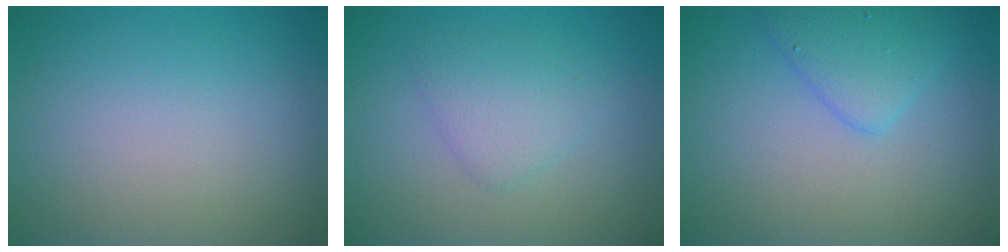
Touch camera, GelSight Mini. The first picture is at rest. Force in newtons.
{"total": 2.4, "press": 2.4, "slide": 0.1}
{"total": 2.8, "press": 2.8, "slide": 0.1}